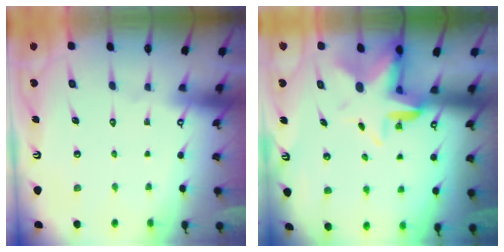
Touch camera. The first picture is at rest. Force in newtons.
{"total": 6.7, "press": 6.5, "slide": 1.5}